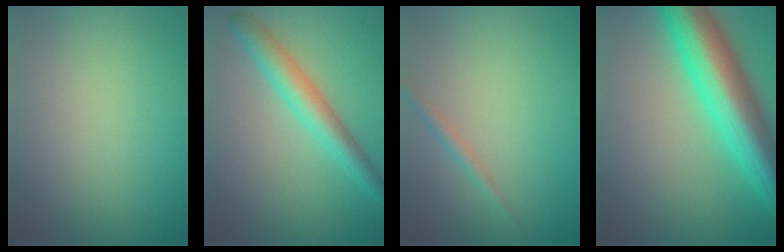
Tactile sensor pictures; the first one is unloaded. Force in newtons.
{"total": 4.2, "press": 4.2, "slide": 0.1}
{"total": 1.2, "press": 1.2, "slide": 0.1}
{"total": 11.1, "press": 11.1, "slide": 0.3}